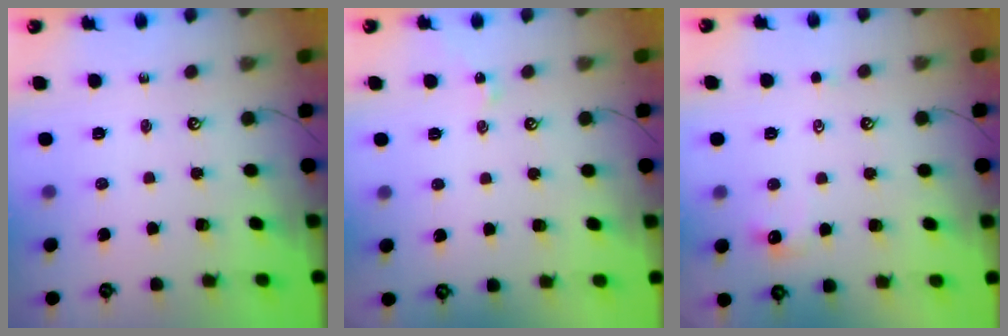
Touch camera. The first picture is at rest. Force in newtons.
{"total": 2.4, "press": 2.4, "slide": 0.5}
{"total": 0.6, "press": 0.2, "slide": 0.6}